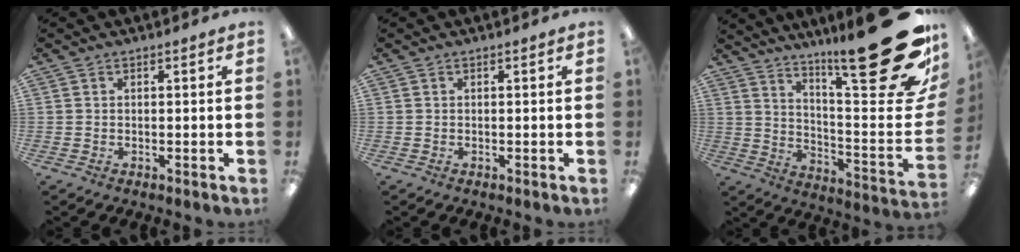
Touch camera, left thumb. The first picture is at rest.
{"total": 0.0}
{"total": 28.7, "force": [18.0, 5.5, 21.6], "torque": [-0.291, -0.134, 0.294]}